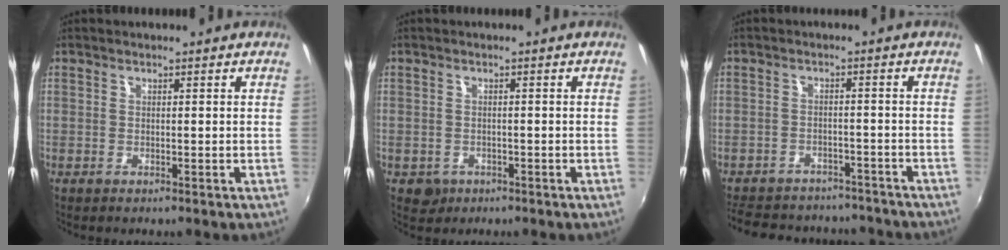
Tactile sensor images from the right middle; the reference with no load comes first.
{"total": 2.9, "force": [-1.1, 2.5, 0.8], "torque": [-0.022, -0.003, -0.011]}
{"total": 18.5, "force": [-15.7, 7.5, 6.4], "torque": [-0.146, 0.021, -0.203]}